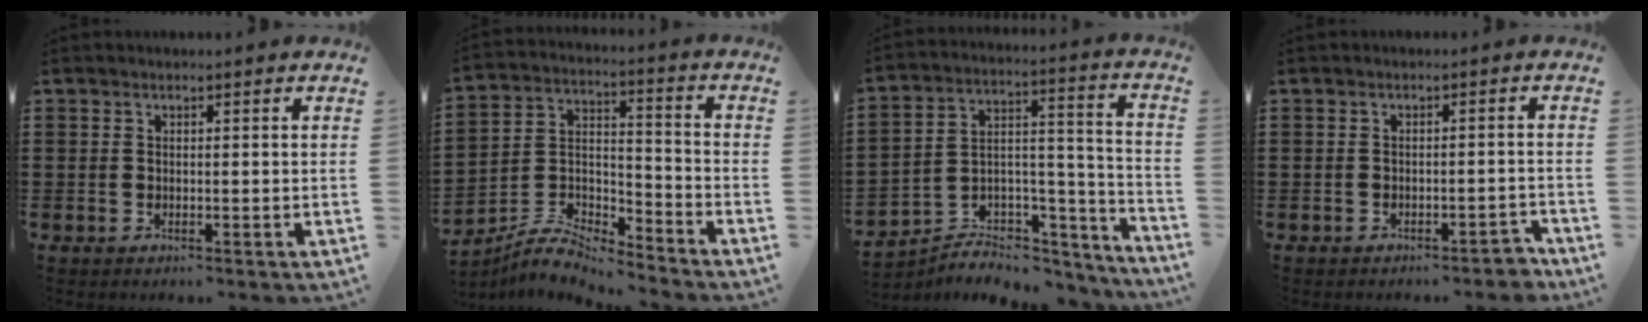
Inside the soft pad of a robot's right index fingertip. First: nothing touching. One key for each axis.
{"total": 7.3, "fx": -6.9, "fy": 1.5, "fz": 2.0, "tx": -0.048, "ty": 0.008, "tz": -0.137}
{"total": 4.6, "fx": -3.7, "fy": 2.7, "fz": 0.3, "tx": -0.010, "ty": -0.003, "tz": -0.070}
{"total": 2.5, "fx": -2.2, "fy": 0.5, "fz": 1.1, "tx": -0.021, "ty": 0.004, "tz": -0.044}